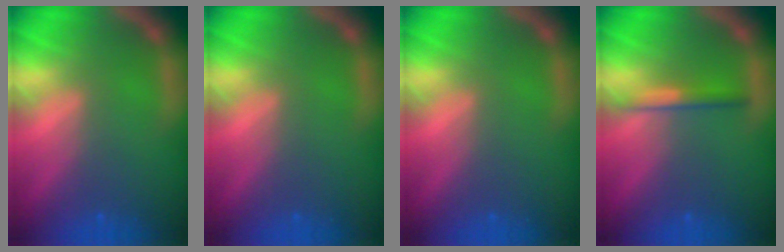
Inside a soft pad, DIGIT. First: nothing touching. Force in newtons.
{"total": 0.0}
{"total": 0.0}
{"total": 2.0}